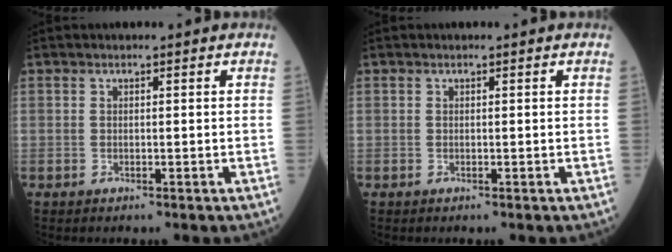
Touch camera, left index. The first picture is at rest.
{"total": 0.0}